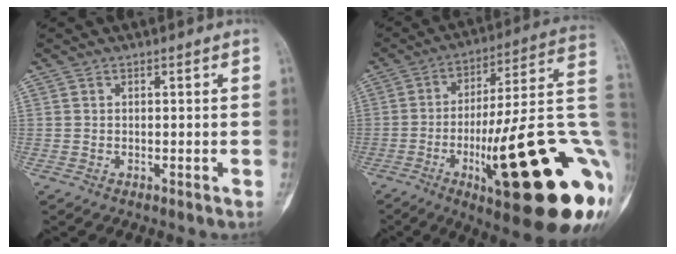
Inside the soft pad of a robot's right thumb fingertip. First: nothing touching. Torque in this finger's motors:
{"motor_torque": [2.01, 2.54, 2.24, -0.53, 0.36]}